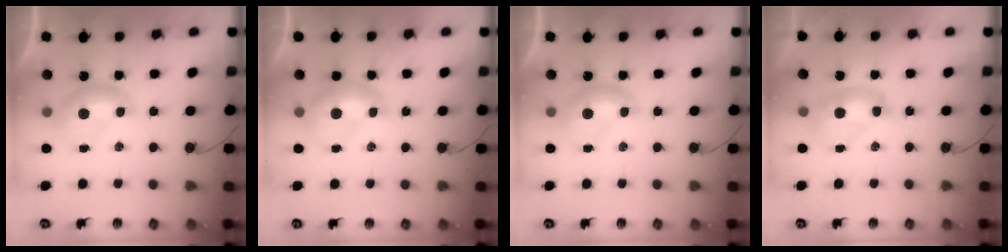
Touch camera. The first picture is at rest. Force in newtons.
{"total": 1.8, "press": 1.8, "slide": 0.2}
{"total": 0.0}
{"total": 2.7, "press": 2.7, "slide": 0.1}